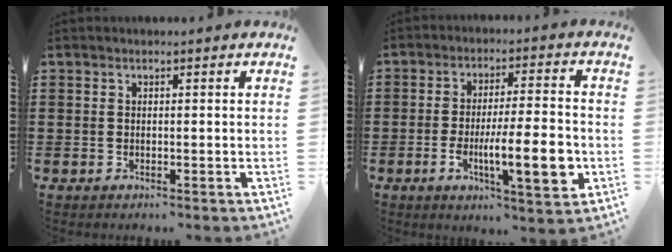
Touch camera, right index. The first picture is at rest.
{"total": 11.7, "force": [-3.0, 2.7, 11.0], "torque": [-0.190, -0.010, -0.052]}